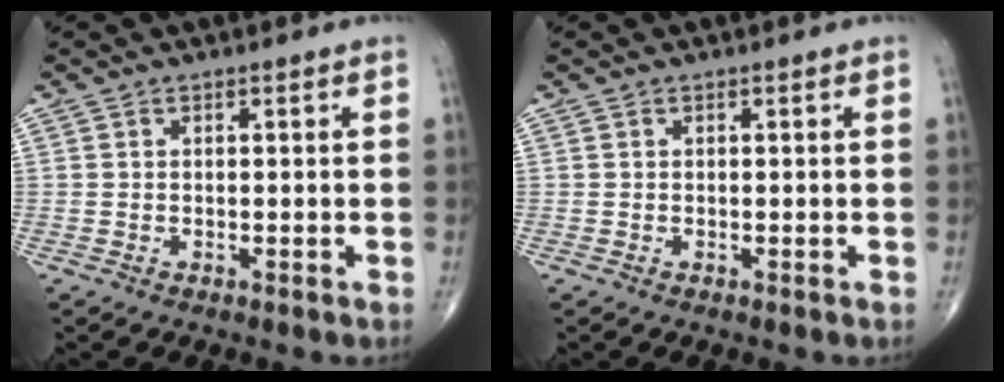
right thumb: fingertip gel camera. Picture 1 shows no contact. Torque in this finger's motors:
{"motor_torque": [-0.01, 0.01, 0.03, -0.03, 0.00]}